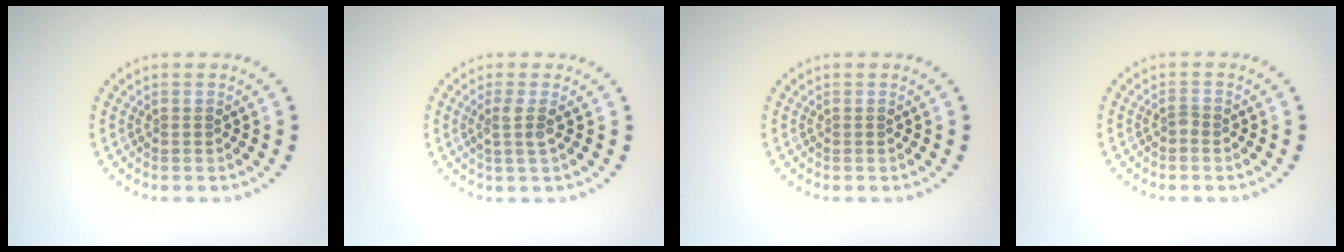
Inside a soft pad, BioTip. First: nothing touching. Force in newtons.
{"total": 1.9, "press": 1.5, "slide": 1.2}
{"total": 0.0}
{"total": 0.8, "press": 0.6, "slide": 0.5}